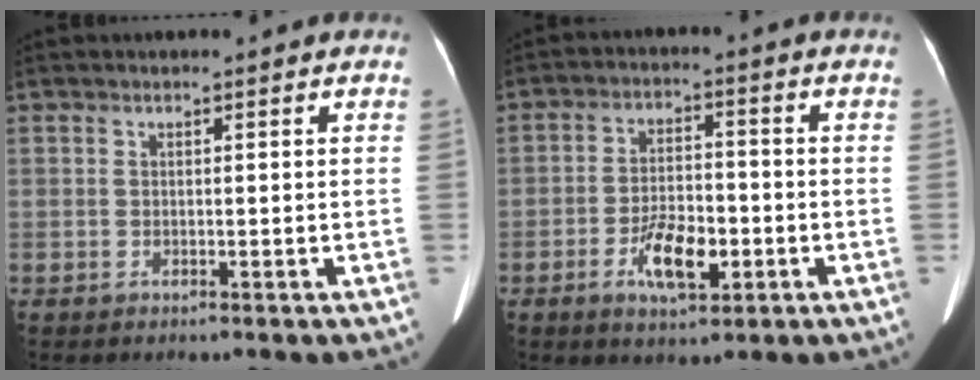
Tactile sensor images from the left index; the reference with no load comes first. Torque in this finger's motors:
{"motor_torque": [0.26, 0.12, 0.15, 0.07]}